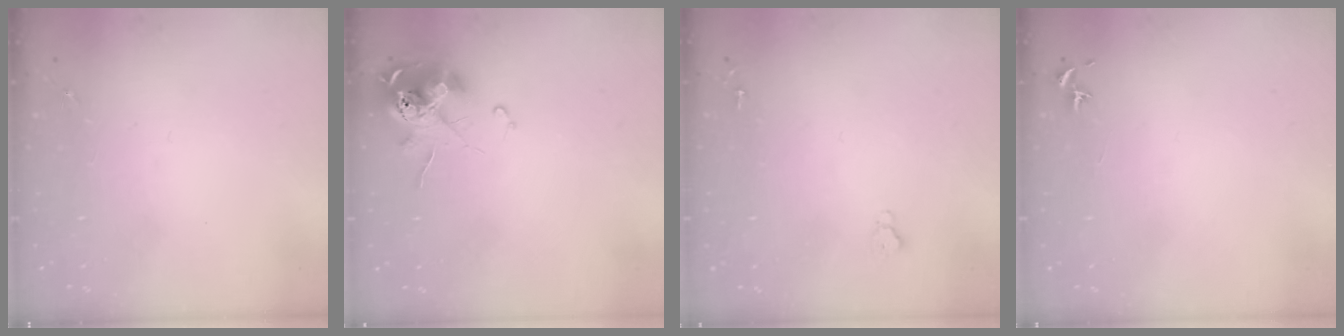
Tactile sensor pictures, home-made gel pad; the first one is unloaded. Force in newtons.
{"total": 13.5, "press": 13.4, "slide": 1.2}
{"total": 2.6, "press": 2.5, "slide": 0.3}
{"total": 0.7, "press": 0.7, "slide": 0.3}